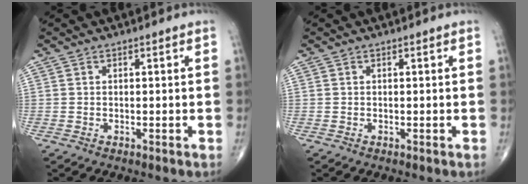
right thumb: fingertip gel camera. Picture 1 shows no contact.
{"total": 0.0}